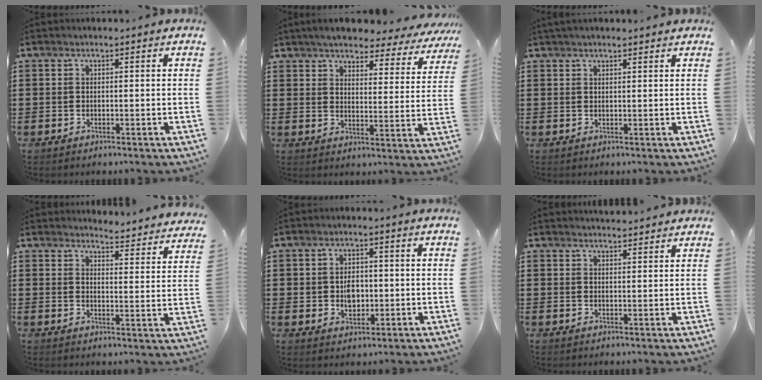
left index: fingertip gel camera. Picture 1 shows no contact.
{"total": 5.0, "force": [4.8, 0.6, 1.4], "torque": [-0.051, -0.032, 0.079]}
{"total": 1.6, "force": [1.4, 0.2, 0.6], "torque": [-0.013, 0.002, 0.027]}
{"total": 4.1, "force": [4.0, -0.1, 0.3], "torque": [-0.017, -0.030, 0.069]}
{"total": 4.1, "force": [0.1, 2.9, 2.9], "torque": [-0.046, 0.003, -0.003]}
{"total": 2.2, "force": [2.2, 0.1, 0.0], "torque": [-0.006, -0.003, 0.043]}